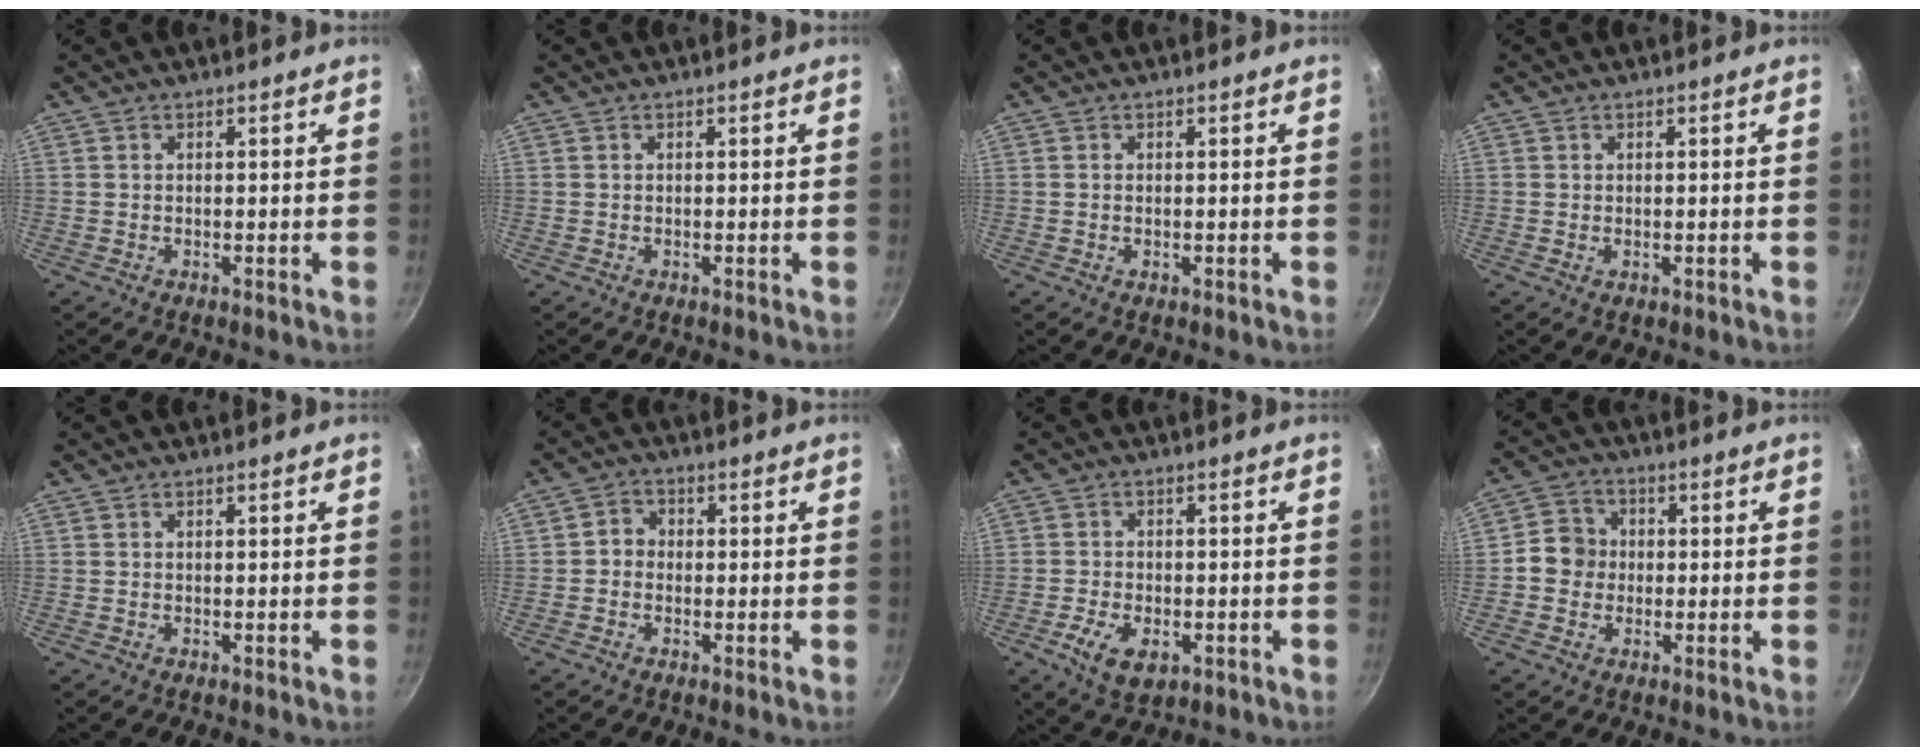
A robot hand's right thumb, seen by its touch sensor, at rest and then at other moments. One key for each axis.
{"total": 0.0}
{"total": 0.6, "fx": 0.0, "fy": 0.3, "fz": 0.4, "tx": -0.008, "ty": 0.000, "tz": -0.001}
{"total": 1.1, "fx": 0.3, "fy": 0.8, "fz": 0.7, "tx": -0.007, "ty": -0.009, "tz": 0.004}
{"total": 0.0}
{"total": 2.9, "fx": -0.5, "fy": 2.6, "fz": 1.2, "tx": -0.007, "ty": 0.011, "tz": -0.018}
{"total": 7.3, "fx": -2.8, "fy": 4.3, "fz": 5.2, "tx": -0.090, "ty": 0.006, "tz": -0.043}
{"total": 6.2, "fx": -0.4, "fy": 5.7, "fz": 2.4, "tx": -0.009, "ty": 0.014, "tz": -0.025}